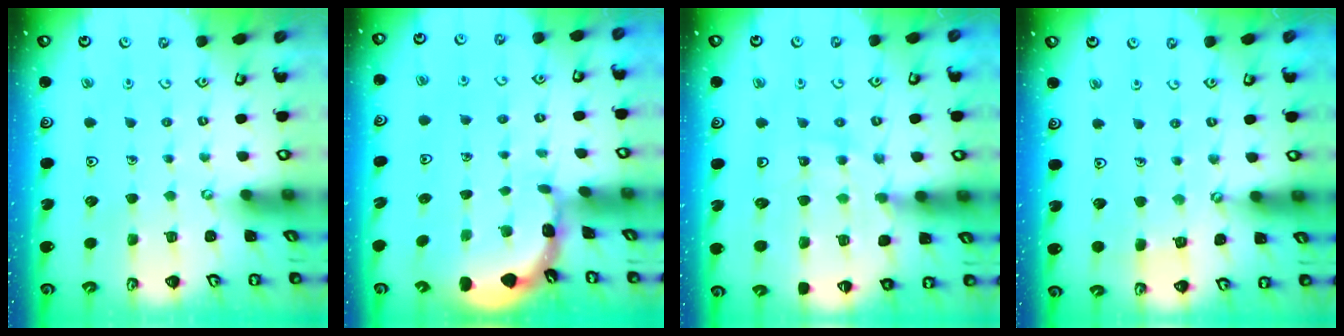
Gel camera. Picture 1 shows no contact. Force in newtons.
{"total": 1.7, "press": 1.7, "slide": 0.1}
{"total": 12.9, "press": 12.4, "slide": 3.3}
{"total": 3.9, "press": 3.9, "slide": 0.4}